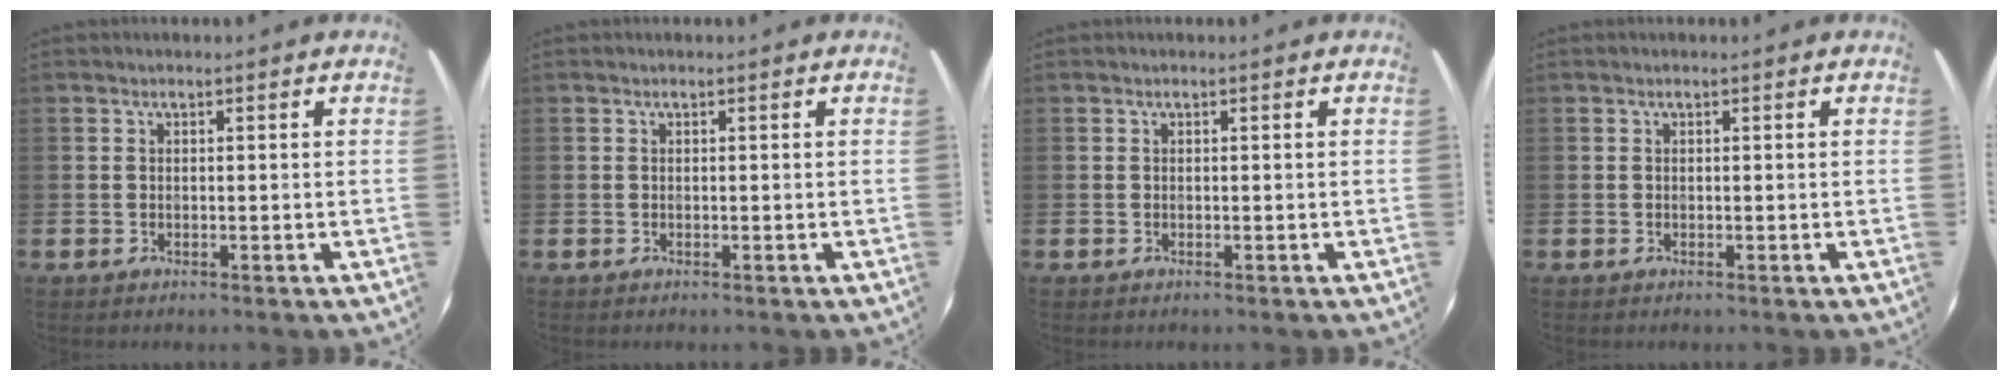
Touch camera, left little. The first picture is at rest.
{"total": 0.0}
{"total": 0.0}
{"total": 0.0}